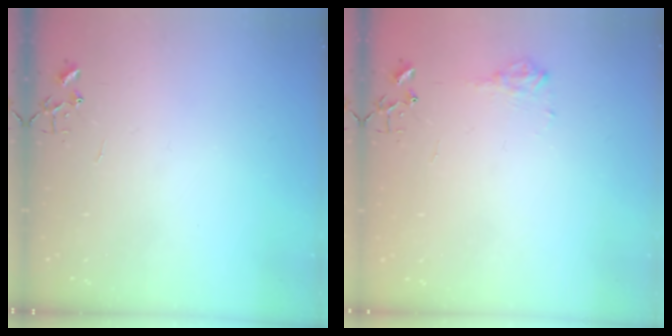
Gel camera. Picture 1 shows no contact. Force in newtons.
{"total": 8.2, "press": 8.2, "slide": 0.2}